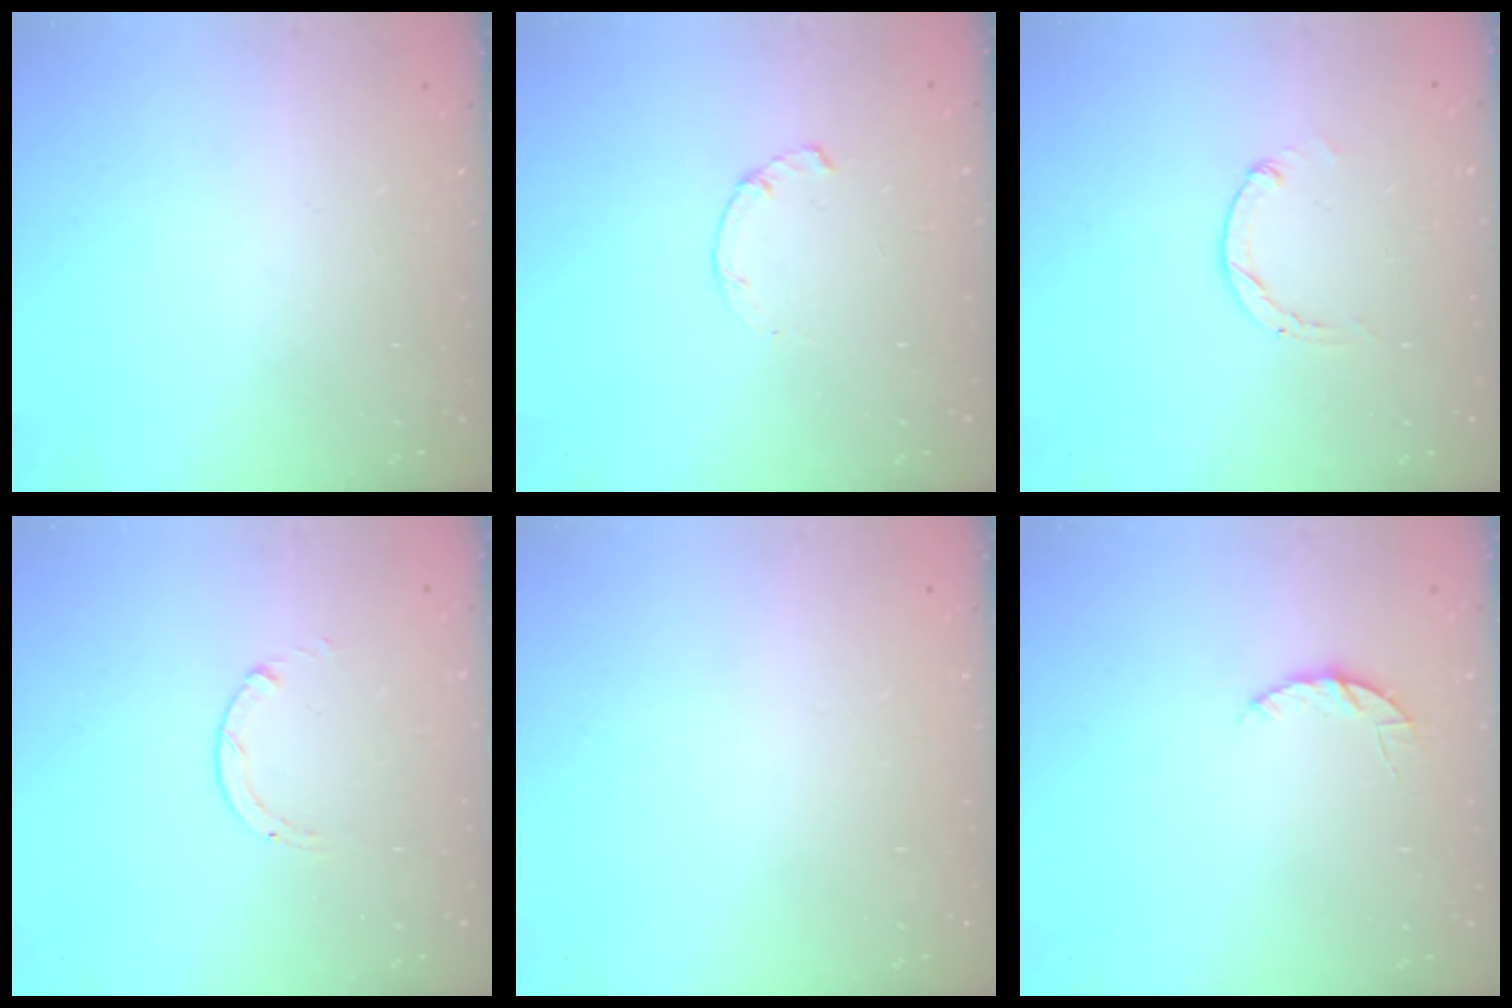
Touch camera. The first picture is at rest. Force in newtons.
{"total": 1.7, "press": 1.7, "slide": 0.3}
{"total": 1.2, "press": 1.2, "slide": 0.3}
{"total": 0.8, "press": 0.7, "slide": 0.1}
{"total": 2.5, "press": 2.5, "slide": 0.2}
{"total": 3.1, "press": 3.1, "slide": 0.3}